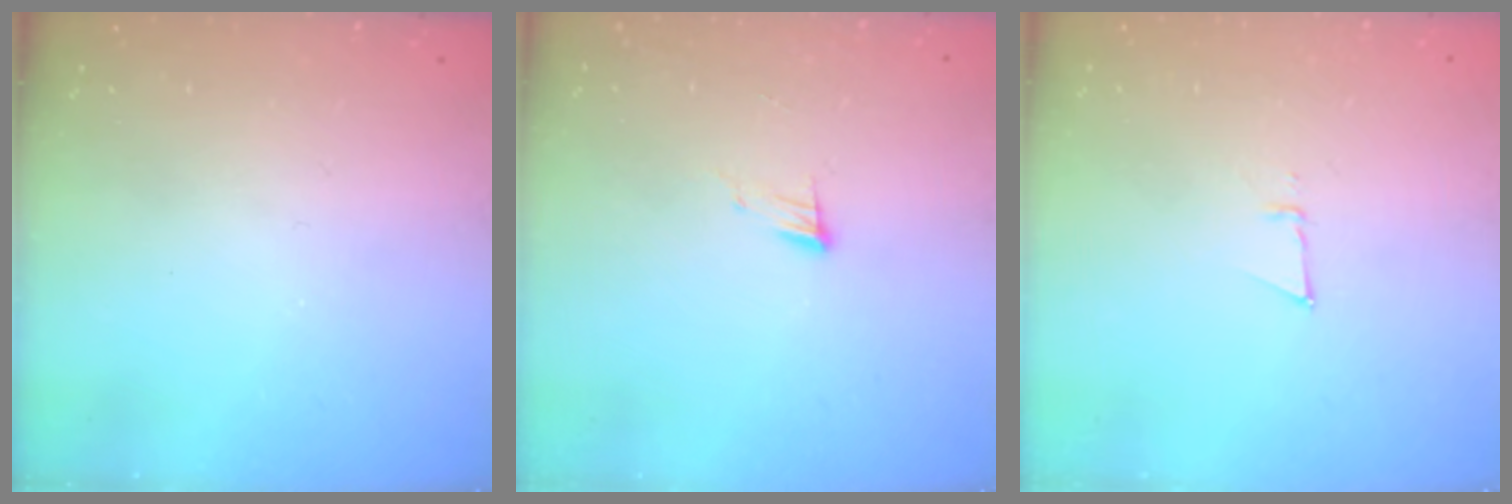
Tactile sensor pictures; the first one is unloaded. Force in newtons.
{"total": 5.1, "press": 5.1, "slide": 0.5}
{"total": 3.1, "press": 3.1, "slide": 0.7}